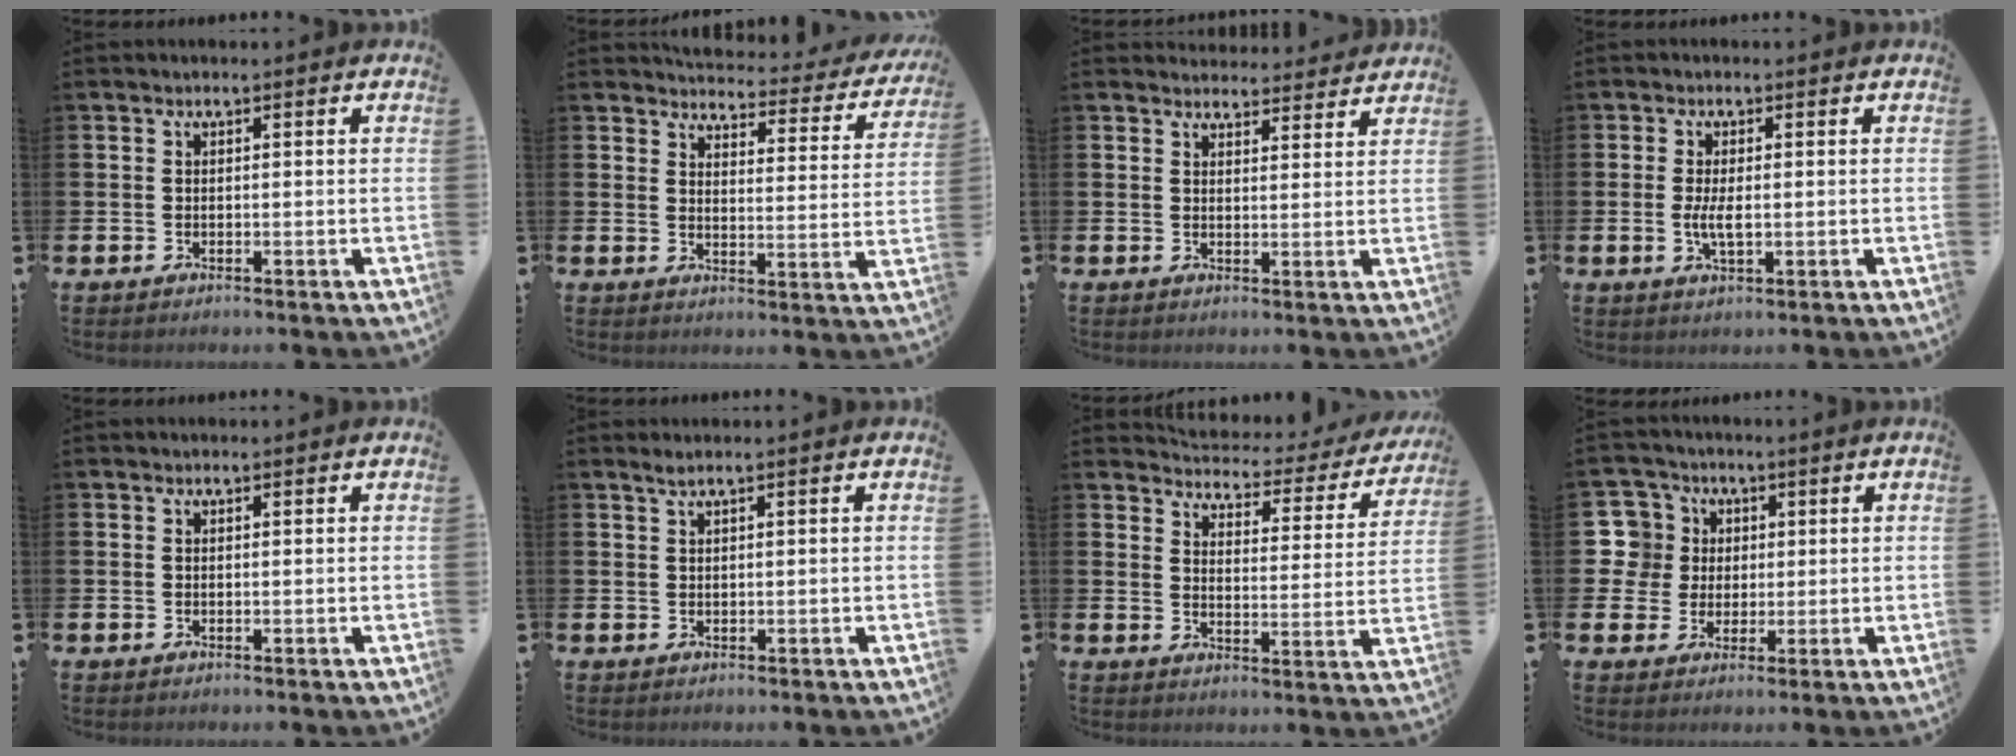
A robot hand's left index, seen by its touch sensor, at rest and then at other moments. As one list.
[{"total": 3.7, "force": [3.5, 1.0, 0.7], "torque": [-0.023, -0.034, 0.052]}, {"total": 3.7, "force": [3.6, 0.9, -0.1], "torque": [0.002, -0.023, 0.065]}, {"total": 3.0, "force": [-0.1, 1.1, 2.8], "torque": [-0.045, -0.001, -0.004]}, {"total": 0.0}, {"total": 1.2, "force": [0.8, 0.0, 0.8], "torque": [-0.015, 0.002, 0.014]}, {"total": 3.1, "force": [2.9, 1.0, 0.6], "torque": [-0.030, -0.032, 0.040]}, {"total": 7.3, "force": [2.4, 6.7, 1.2], "torque": [-0.044, 0.005, 0.046]}]